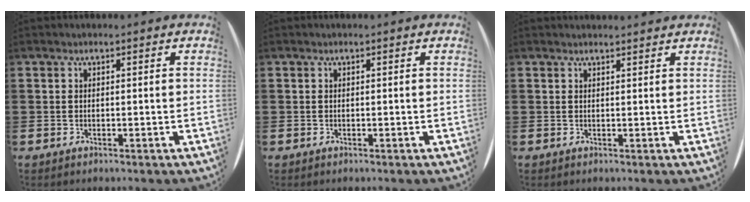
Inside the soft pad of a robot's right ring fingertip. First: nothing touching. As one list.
[{"total": 0.0}, {"total": 0.7, "force": [0.6, 0.0, -0.1], "torque": [0.002, 0.001, 0.012]}]